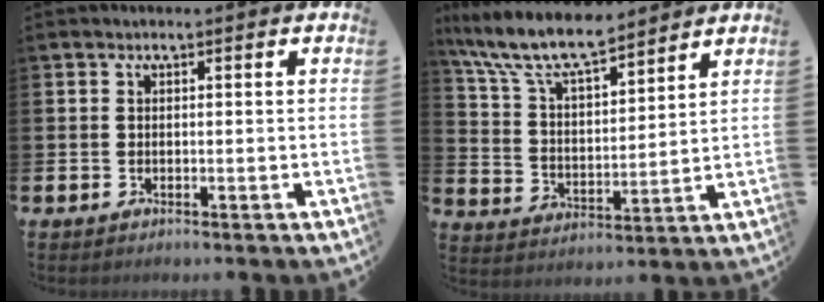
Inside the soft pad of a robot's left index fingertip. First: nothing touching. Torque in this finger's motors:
{"motor_torque": [0.30, -0.40, 1.05, 0.21]}